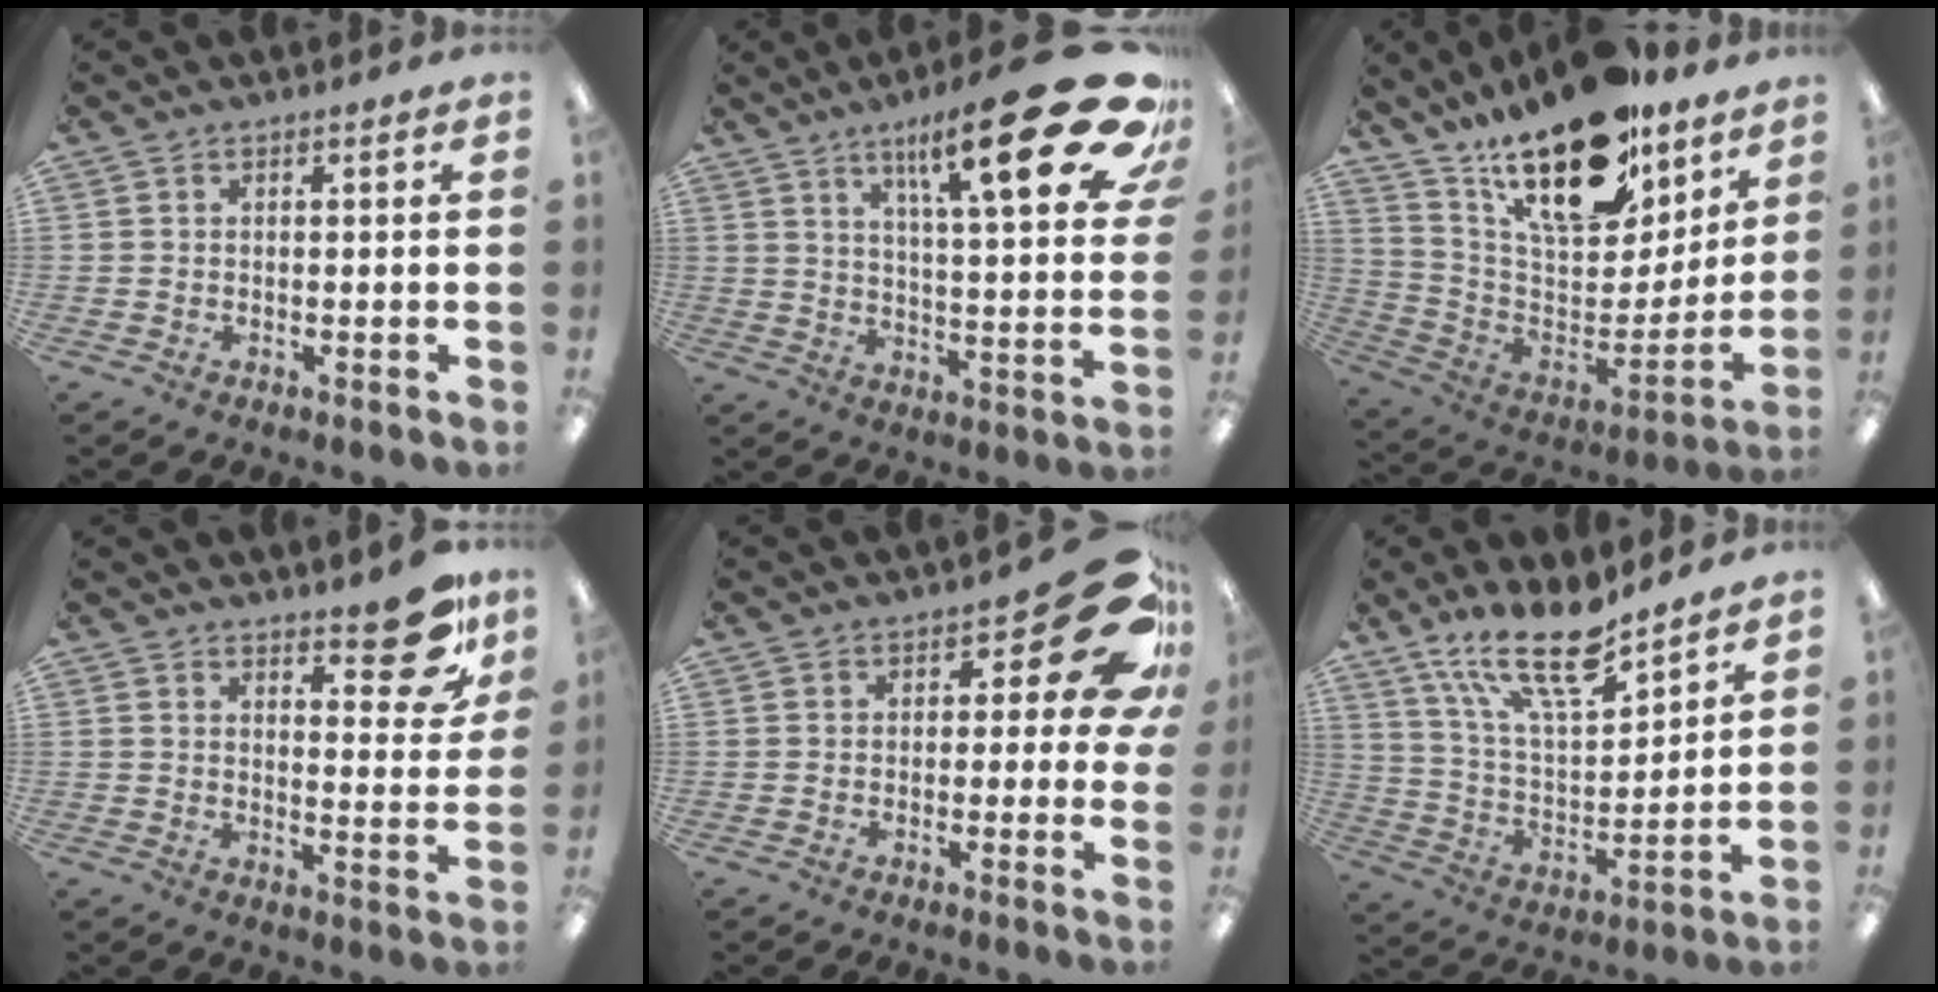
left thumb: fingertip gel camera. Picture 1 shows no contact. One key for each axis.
{"total": 26.5, "fx": 14.2, "fy": 6.6, "fz": 21.4, "tx": -0.306, "ty": -0.086, "tz": 0.219}
{"total": 24.3, "fx": 16.8, "fy": 10.8, "fz": 14.0, "tx": -0.214, "ty": -0.103, "tz": 0.292}
{"total": 11.8, "fx": 8.9, "fy": 4.0, "fz": 6.6, "tx": -0.064, "ty": -0.063, "tz": 0.148}
{"total": 14.6, "fx": 6.5, "fy": 6.1, "fz": 11.6, "tx": -0.140, "ty": -0.037, "tz": 0.107}
{"total": 18.4, "fx": 13.7, "fy": 6.2, "fz": 10.7, "tx": -0.200, "ty": -0.074, "tz": 0.238}